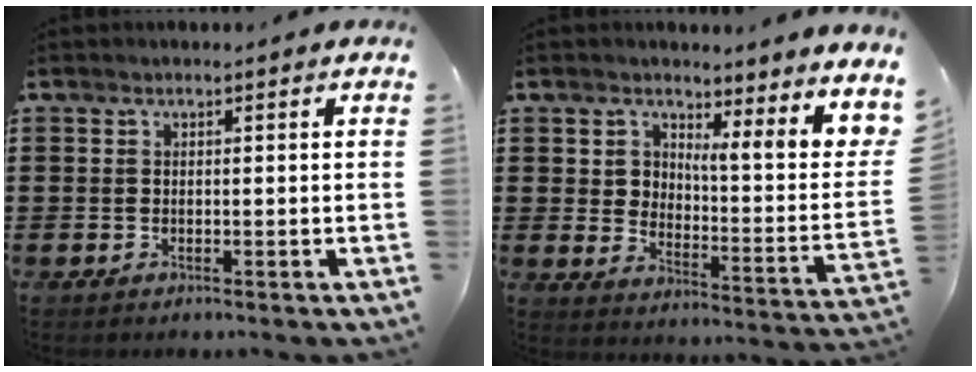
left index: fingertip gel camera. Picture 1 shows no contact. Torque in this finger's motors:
{"motor_torque": [0.66, -0.50, 0.36, 0.15]}